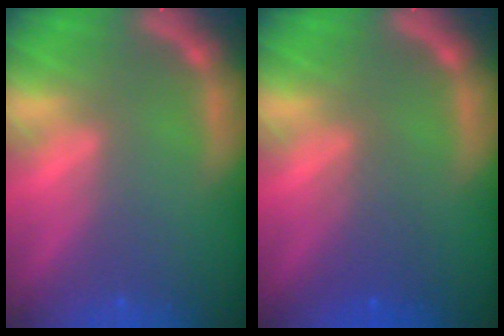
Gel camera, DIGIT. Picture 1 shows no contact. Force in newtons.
{"total": 2.5}